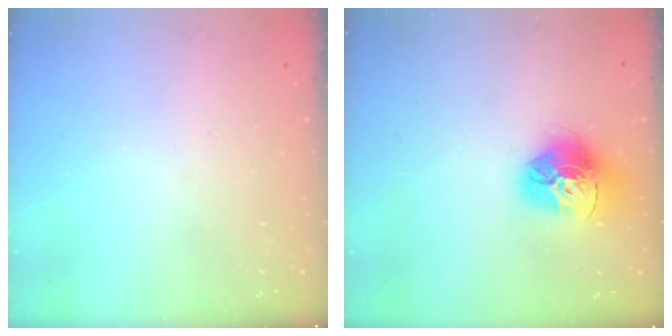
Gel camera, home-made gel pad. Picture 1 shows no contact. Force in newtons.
{"total": 15.7, "press": 15.6, "slide": 1.7}